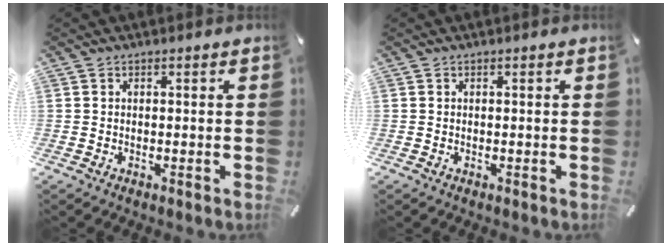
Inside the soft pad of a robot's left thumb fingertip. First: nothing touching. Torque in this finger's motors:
{"motor_torque": [0.00, 0.00, 0.00, 0.00, 0.00]}